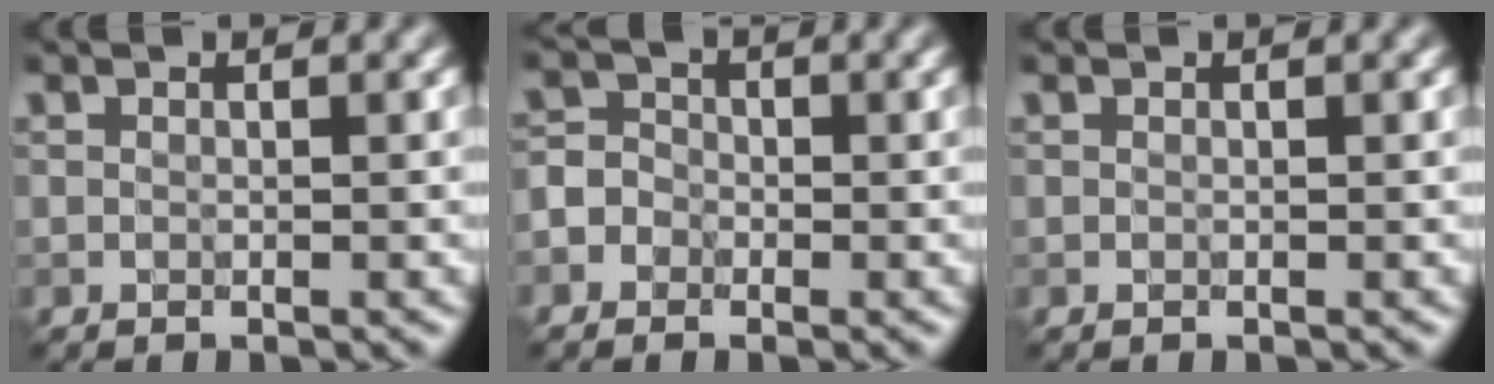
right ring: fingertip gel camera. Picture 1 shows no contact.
{"total": 2.9, "force": [-1.4, 2.4, 0.8], "torque": [0.002, 0.012, -0.037]}
{"total": 0.0}